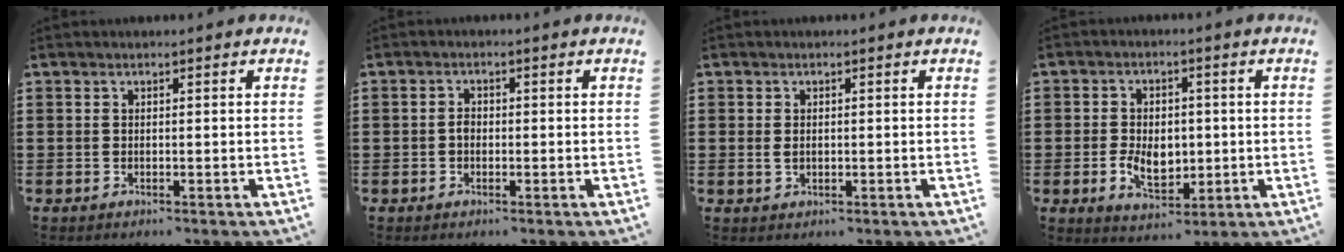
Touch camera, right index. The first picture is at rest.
{"total": 1.3, "force": [-0.3, 0.9, 0.9], "torque": [-0.019, 0.003, -0.007]}
{"total": 1.3, "force": [0.1, 0.8, 1.0], "torque": [-0.022, 0.007, 0.001]}
{"total": 5.8, "force": [-0.7, 4.1, 4.1], "torque": [-0.071, 0.002, -0.017]}